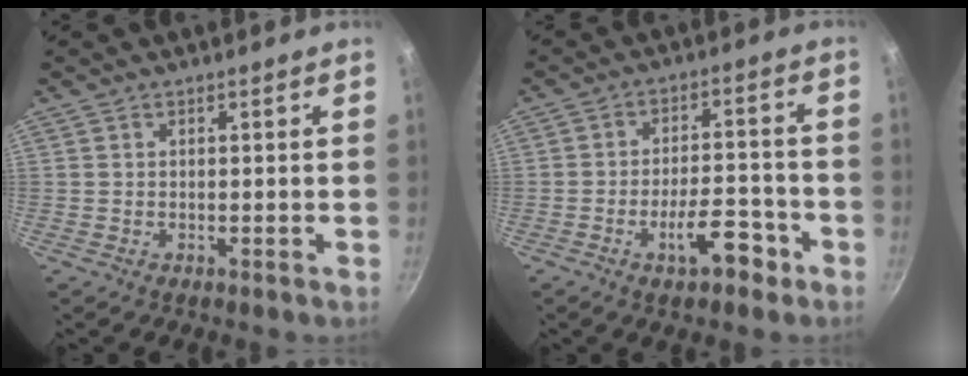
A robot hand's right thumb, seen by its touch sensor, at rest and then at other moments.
{"total": 8.9, "force": [-4.7, 3.7, 6.6], "torque": [-0.076, 0.037, -0.070]}